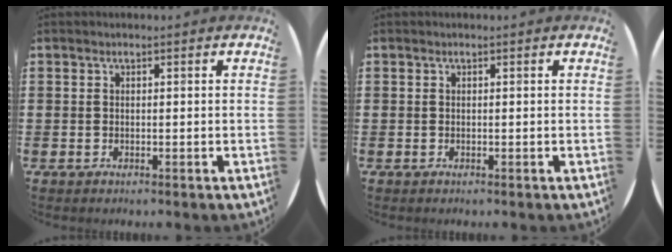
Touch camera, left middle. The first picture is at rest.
{"total": 0.0}